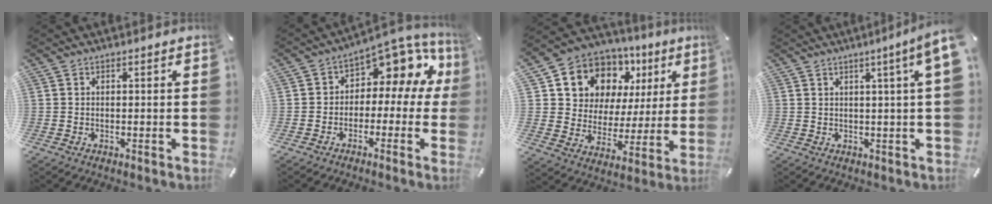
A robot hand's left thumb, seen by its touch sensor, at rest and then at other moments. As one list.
[{"total": 8.7, "force": [3.3, 6.0, 5.3], "torque": [-0.077, -0.032, 0.056]}, {"total": 11.3, "force": [6.5, 8.7, 2.9], "torque": [-0.060, -0.058, 0.122]}, {"total": 6.2, "force": [2.6, 0.0, 5.6], "torque": [-0.100, -0.008, 0.042]}]